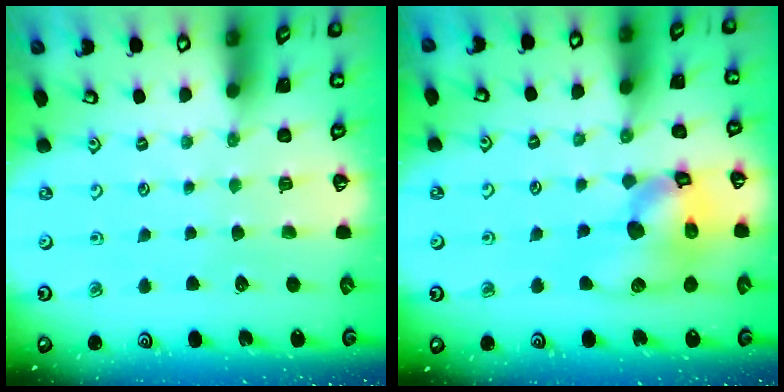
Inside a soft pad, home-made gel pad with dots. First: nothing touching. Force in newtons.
{"total": 17.5, "press": 17.3, "slide": 2.6}